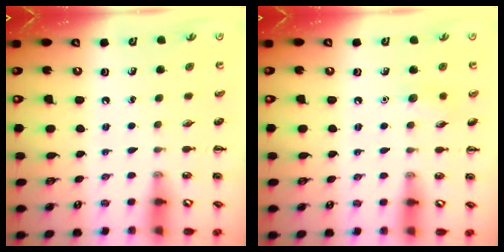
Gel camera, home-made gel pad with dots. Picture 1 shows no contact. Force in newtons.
{"total": 5.9, "press": 5.6, "slide": 1.7}